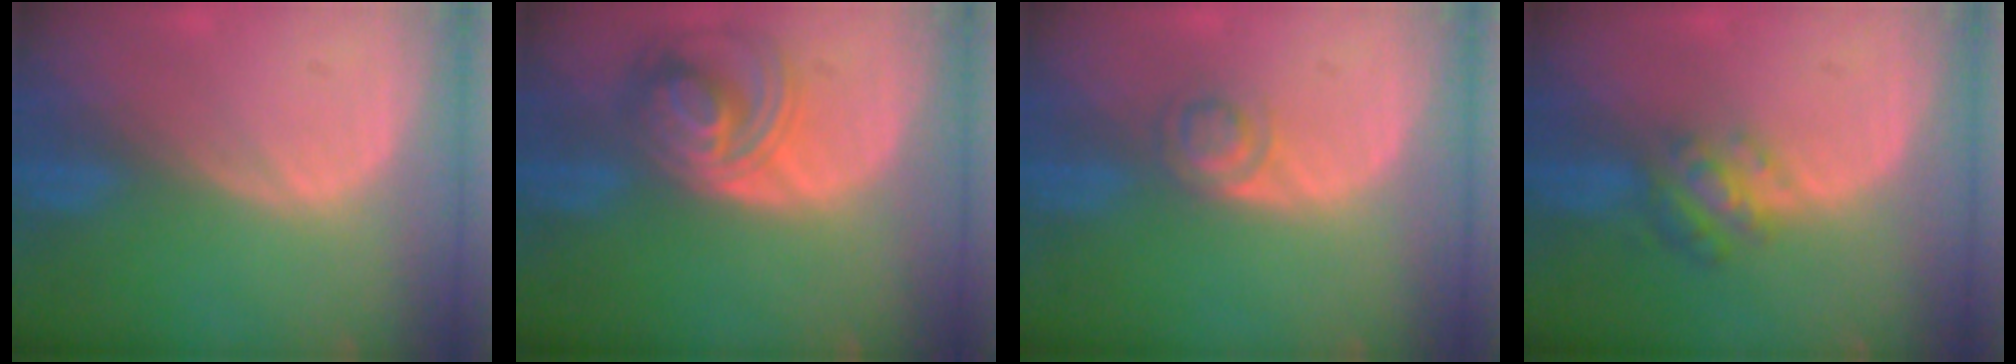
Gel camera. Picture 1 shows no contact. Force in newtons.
{"total": 7.1, "press": 6.9, "slide": 1.8}
{"total": 3.0, "press": 2.9, "slide": 0.2}
{"total": 4.8, "press": 4.4, "slide": 1.9}